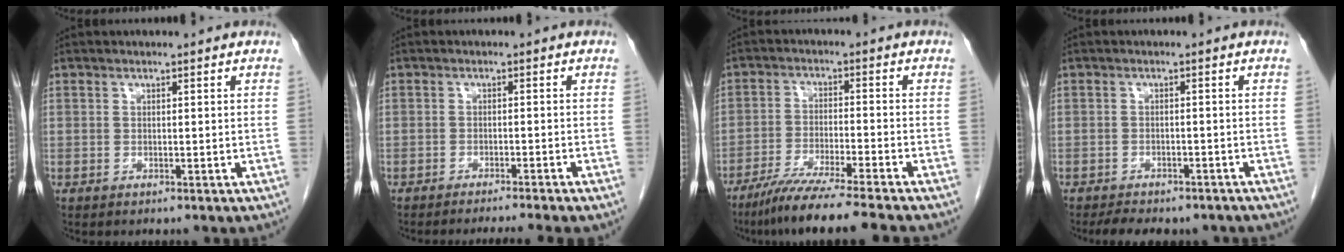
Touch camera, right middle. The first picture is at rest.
{"total": 6.6, "force": [-5.7, -1.5, 2.9], "torque": [-0.019, -0.009, -0.079]}
{"total": 10.7, "force": [-8.9, -1.5, 5.8], "torque": [-0.088, -0.038, -0.149]}
{"total": 8.3, "force": [-7.0, 3.1, 3.2], "torque": [-0.050, 0.001, -0.087]}